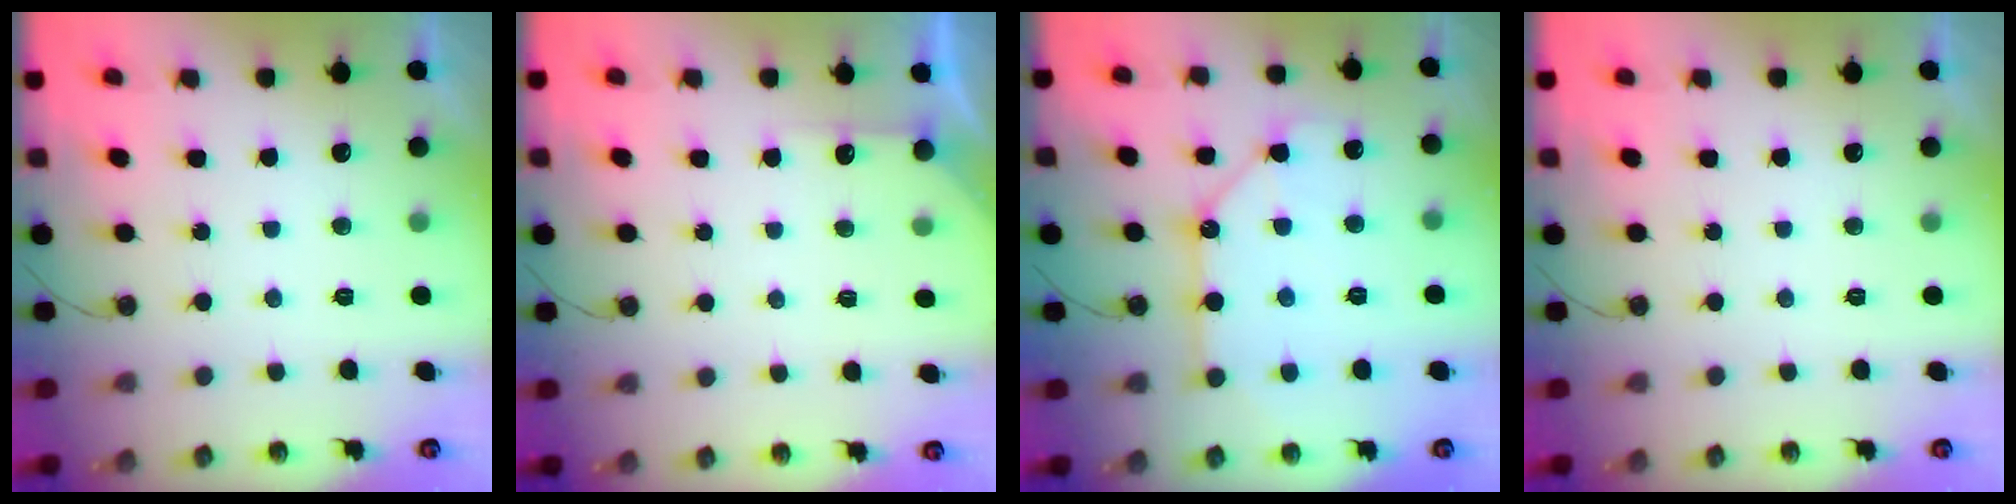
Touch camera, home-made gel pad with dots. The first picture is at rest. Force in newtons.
{"total": 4.1, "press": 4.1, "slide": 0.6}
{"total": 11.1, "press": 11.1, "slide": 0.9}
{"total": 0.0}